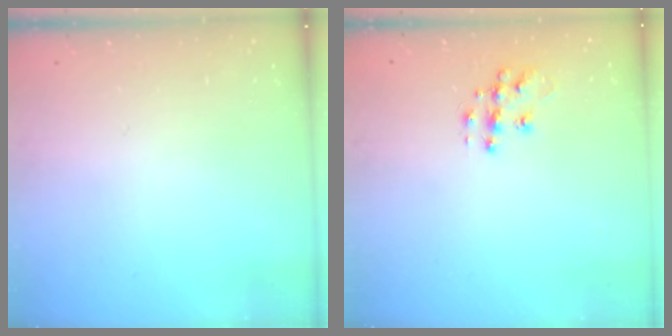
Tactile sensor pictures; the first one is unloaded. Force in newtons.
{"total": 10.2, "press": 10.2, "slide": 0.7}